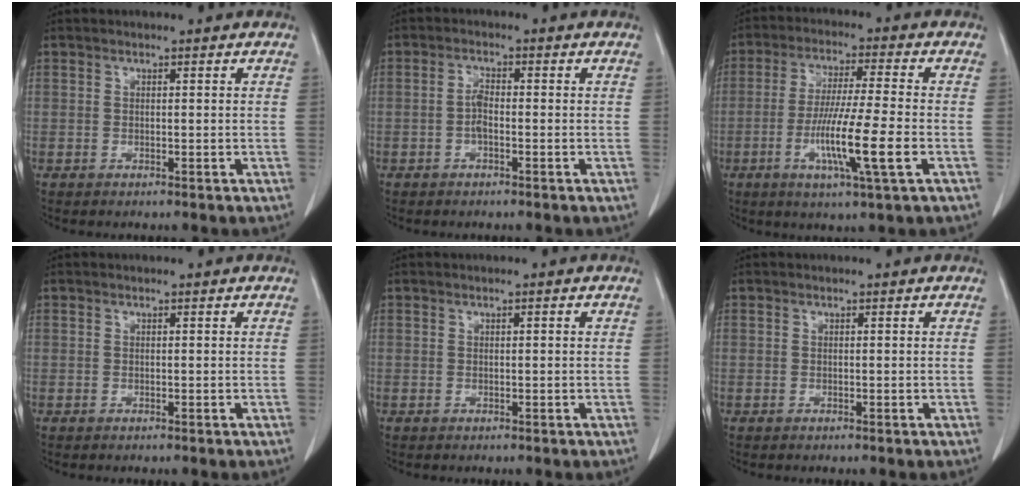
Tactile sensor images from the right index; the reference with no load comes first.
{"total": 2.3, "force": [-0.7, 0.7, 2.0], "torque": [-0.039, 0.004, -0.014]}
{"total": 11.3, "force": [-3.4, -0.4, 10.7], "torque": [-0.204, -0.017, -0.065]}
{"total": 0.0}
{"total": 0.5, "force": [0.1, 0.0, 0.5], "torque": [-0.009, 0.001, 0.002]}
{"total": 0.0}